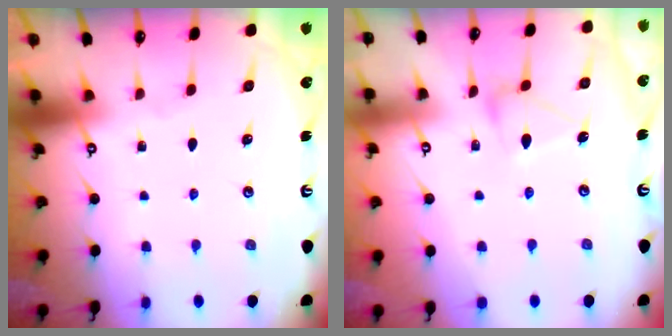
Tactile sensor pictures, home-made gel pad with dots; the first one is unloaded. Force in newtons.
{"total": 9.2, "press": 9.2, "slide": 0.4}